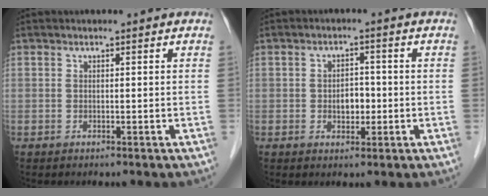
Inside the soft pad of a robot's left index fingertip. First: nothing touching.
{"total": 3.2, "force": [-0.6, 2.1, 2.3], "torque": [-0.035, 0.006, -0.005]}